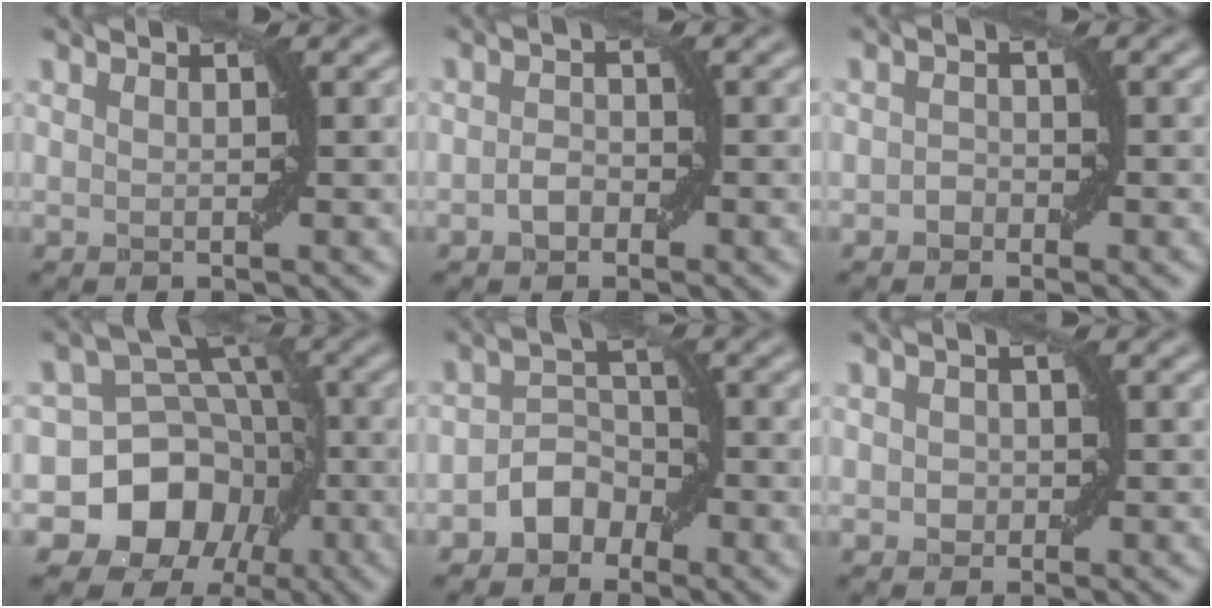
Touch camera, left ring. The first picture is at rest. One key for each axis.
{"total": 1.5, "fx": -0.7, "fy": 1.1, "fz": 0.8, "tx": -0.016, "ty": 0.005, "tz": -0.016}
{"total": 1.1, "fx": -0.6, "fy": 0.8, "fz": 0.3, "tx": -0.003, "ty": 0.003, "tz": -0.012}
{"total": 10.5, "fx": -3.9, "fy": 8.9, "fz": 3.9, "tx": -0.053, "ty": 0.010, "tz": -0.100}
{"total": 3.2, "fx": -1.9, "fy": 2.2, "fz": 1.2, "tx": -0.008, "ty": 0.014, "tz": -0.036}
{"total": 1.2, "fx": -0.2, "fy": 1.1, "fz": 0.4, "tx": -0.005, "ty": 0.000, "tz": -0.006}